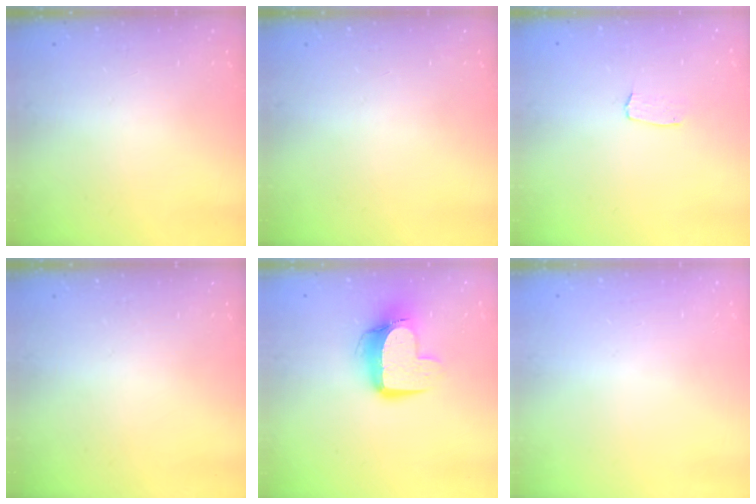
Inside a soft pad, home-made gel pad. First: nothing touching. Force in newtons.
{"total": 0.0}
{"total": 3.0, "press": 3.0, "slide": 0.2}
{"total": 0.0}
{"total": 12.2, "press": 12.1, "slide": 1.2}
{"total": 0.0}